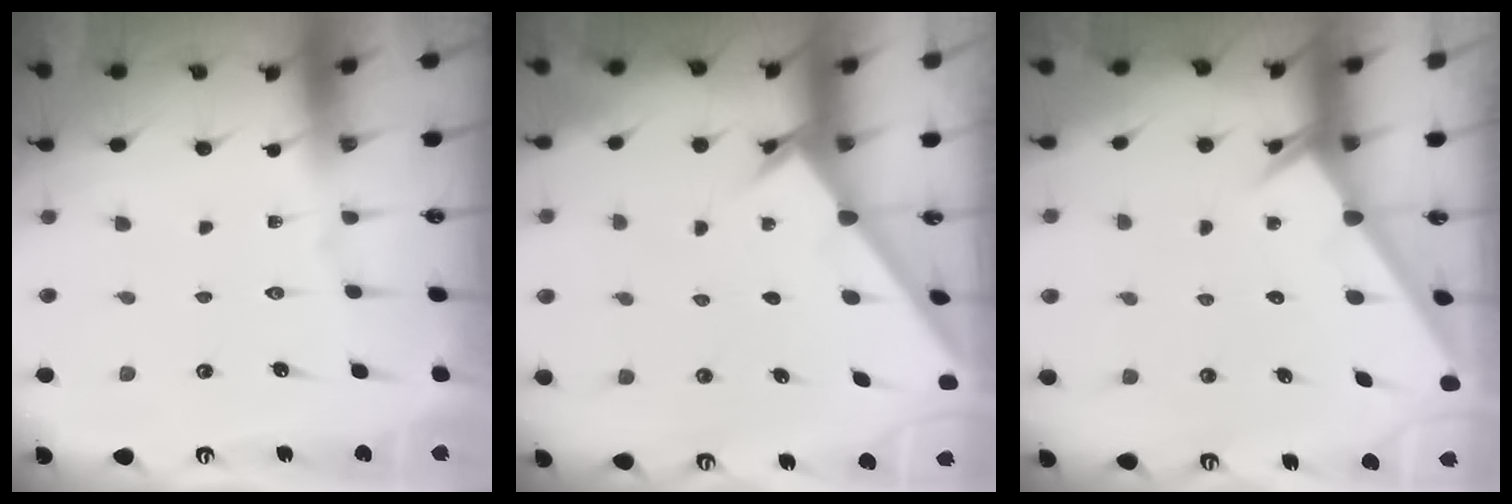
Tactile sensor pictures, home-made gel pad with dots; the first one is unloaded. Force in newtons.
{"total": 1.9, "press": 1.9, "slide": 0.1}
{"total": 2.6, "press": 2.6, "slide": 0.0}